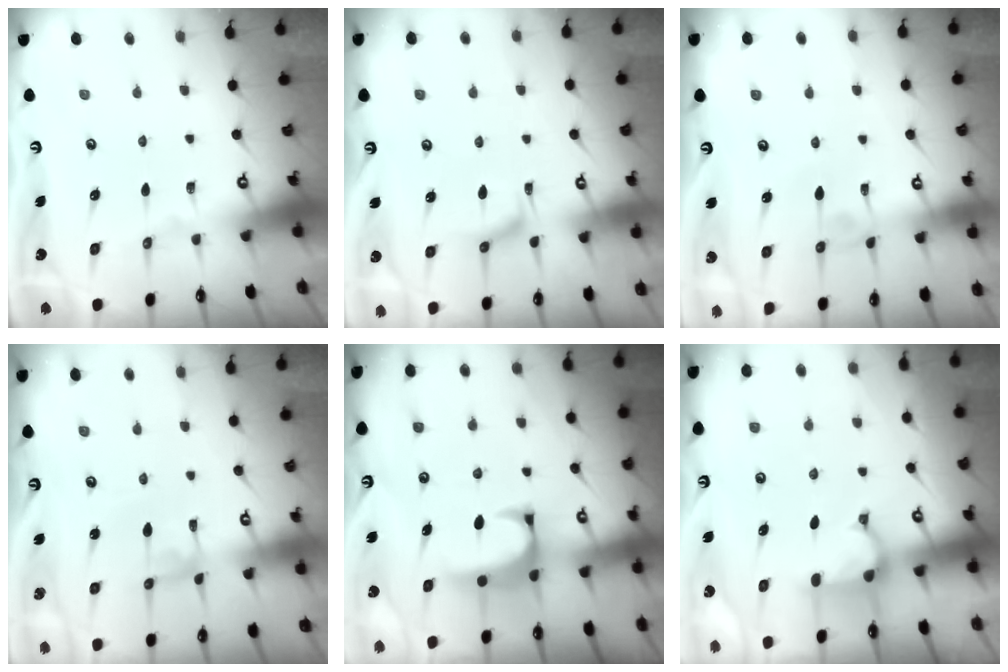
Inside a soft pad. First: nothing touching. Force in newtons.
{"total": 1.3, "press": 1.2, "slide": 0.5}
{"total": 2.2, "press": 2.2, "slide": 0.1}
{"total": 2.2, "press": 2.2, "slide": 0.1}
{"total": 2.6, "press": 2.3, "slide": 1.0}
{"total": 1.7, "press": 1.6, "slide": 0.5}